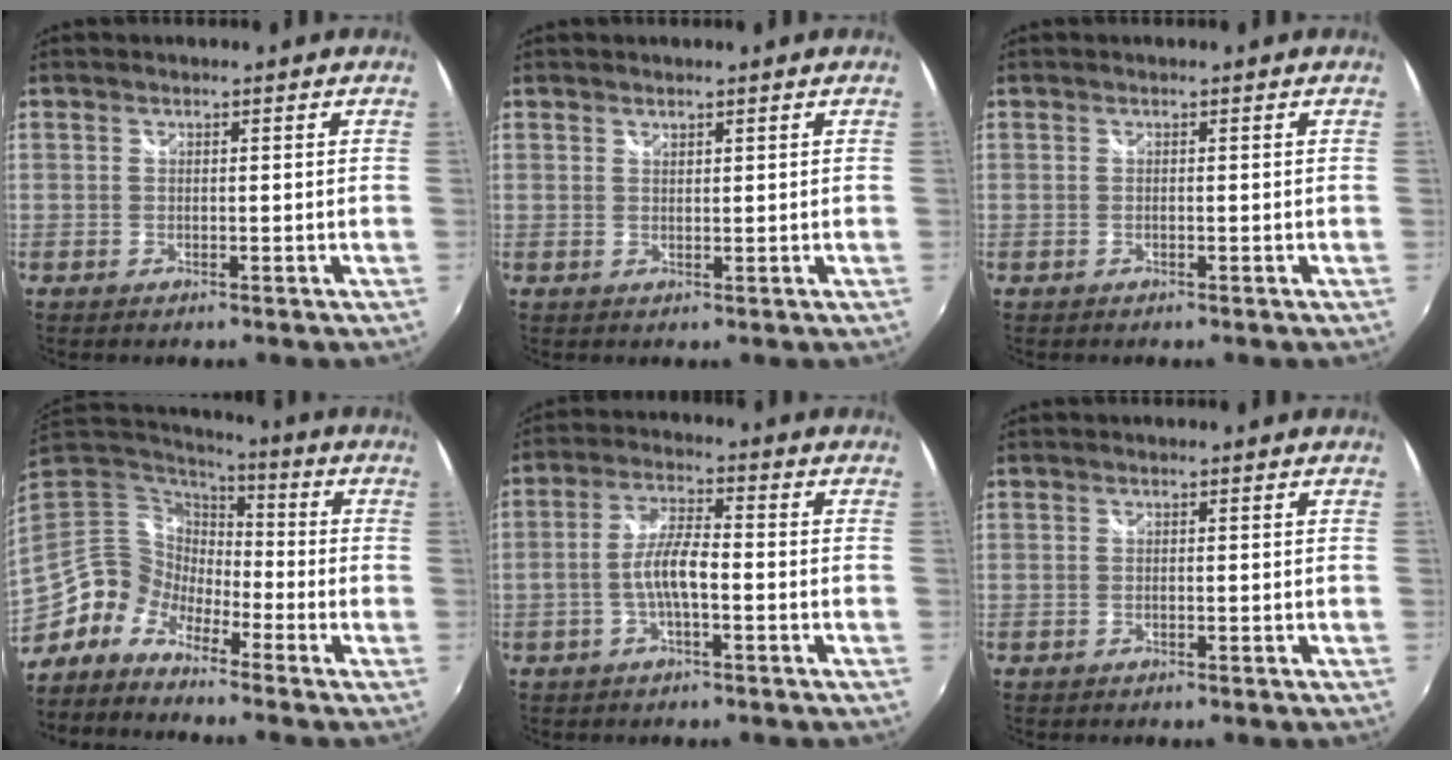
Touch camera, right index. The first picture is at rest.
{"total": 0.9, "force": [0.8, 0.4, 0.2], "torque": [-0.001, 0.000, 0.015]}
{"total": 0.0}
{"total": 8.0, "force": [-4.5, 6.2, 2.3], "torque": [-0.037, 0.032, -0.112]}
{"total": 6.2, "force": [-1.9, 1.5, 5.7], "torque": [-0.117, 0.009, -0.034]}
{"total": 0.0}